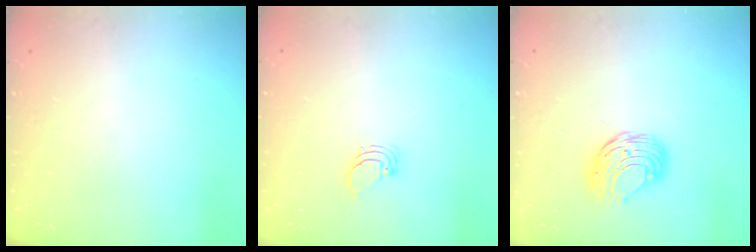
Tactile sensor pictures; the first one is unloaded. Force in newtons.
{"total": 1.7, "press": 1.7, "slide": 0.1}
{"total": 8.8, "press": 8.8, "slide": 0.8}